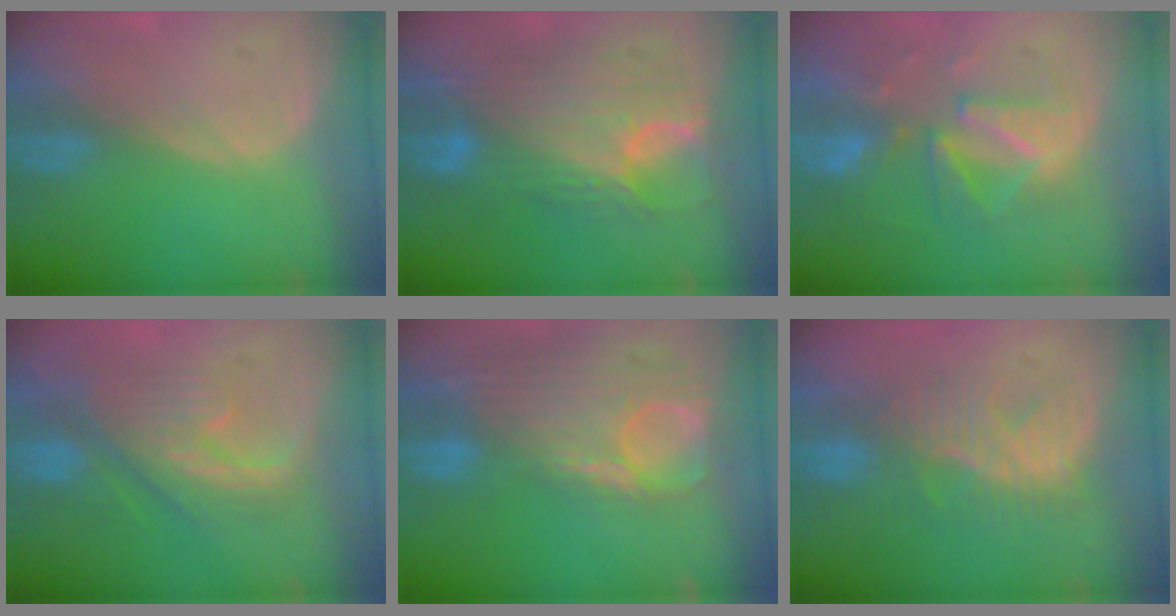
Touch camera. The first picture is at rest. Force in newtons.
{"total": 11.8, "press": 11.7, "slide": 1.1}
{"total": 10.0, "press": 8.7, "slide": 4.8}
{"total": 8.5, "press": 8.3, "slide": 1.5}
{"total": 12.8, "press": 10.8, "slide": 6.9}
{"total": 8.0, "press": 7.9, "slide": 1.3}